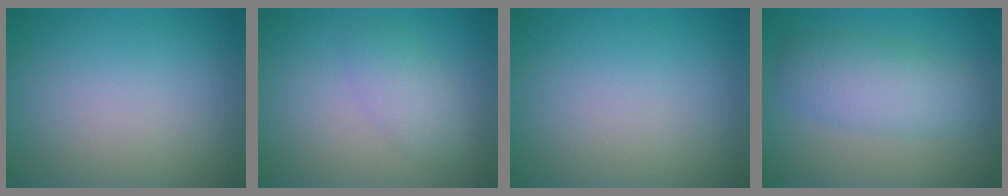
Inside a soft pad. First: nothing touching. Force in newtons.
{"total": 2.4, "press": 2.4, "slide": 0.1}
{"total": 0.0}
{"total": 4.5, "press": 4.5, "slide": 0.1}